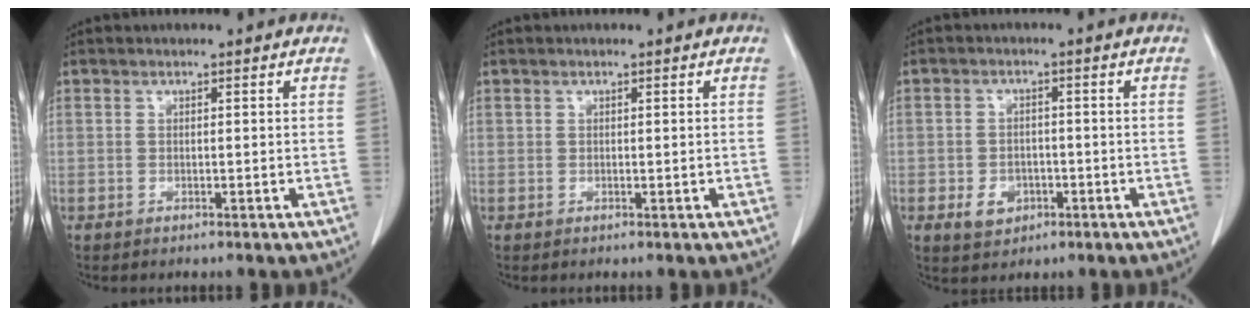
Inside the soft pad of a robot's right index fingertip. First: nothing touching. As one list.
[{"total": 0.0}, {"total": 4.2, "force": [-1.6, 3.3, 2.1], "torque": [-0.032, 0.002, -0.016]}]